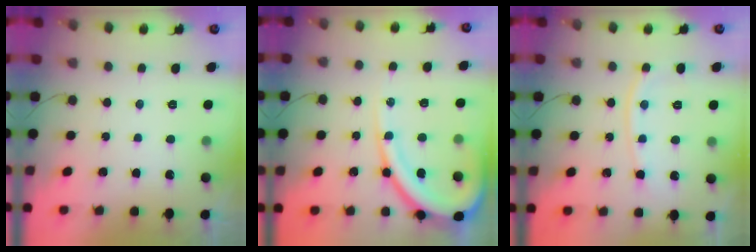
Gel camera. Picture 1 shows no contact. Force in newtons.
{"total": 15.2, "press": 15.1, "slide": 1.8}
{"total": 9.1, "press": 9.0, "slide": 0.6}